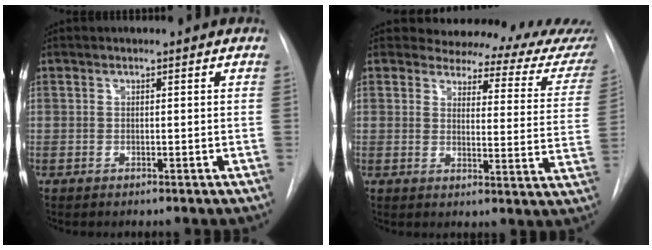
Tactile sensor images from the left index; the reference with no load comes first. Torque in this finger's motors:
{"motor_torque": [0.95, -1.17, 0.12, -0.02]}